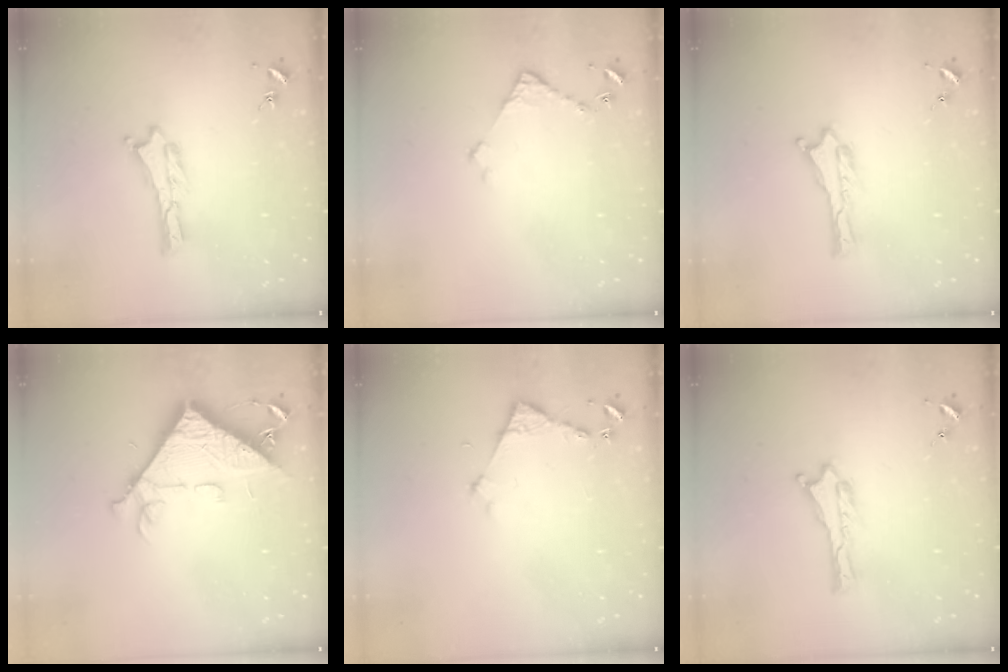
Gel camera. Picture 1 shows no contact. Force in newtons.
{"total": 3.7, "press": 3.6, "slide": 0.3}
{"total": 0.0}
{"total": 9.8, "press": 9.7, "slide": 1.2}
{"total": 3.5, "press": 3.5, "slide": 0.3}
{"total": 0.0}